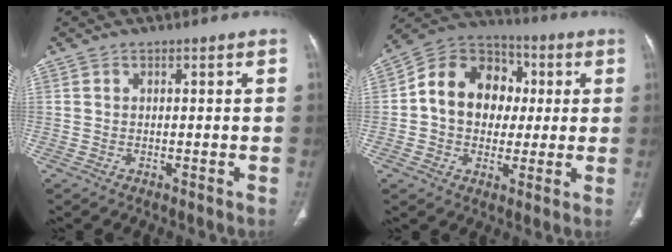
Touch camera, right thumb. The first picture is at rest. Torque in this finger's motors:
{"motor_torque": [-0.23, 0.68, 0.20, 0.02, 0.16]}